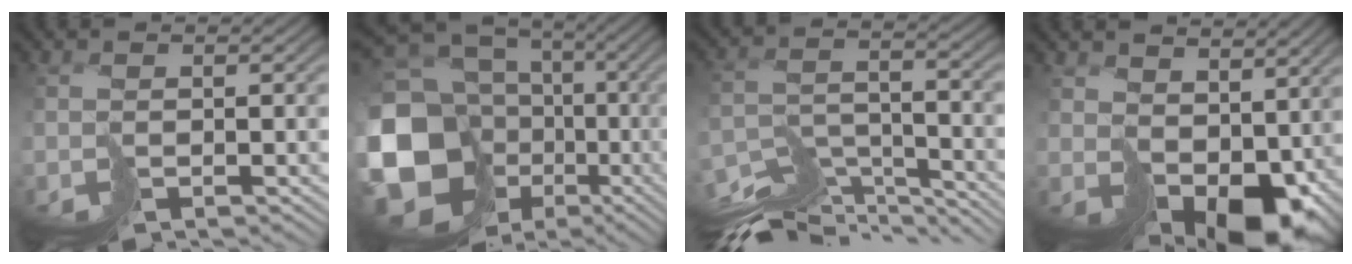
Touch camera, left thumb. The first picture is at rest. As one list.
[{"total": 18.0, "force": [-2.1, 15.1, 9.5], "torque": [-0.257, -0.027, -0.011]}, {"total": 13.7, "force": [-12.8, 2.1, 4.5], "torque": [-0.081, -0.004, -0.192]}, {"total": 10.8, "force": [2.6, 7.2, 7.6], "torque": [-0.148, -0.039, 0.086]}]